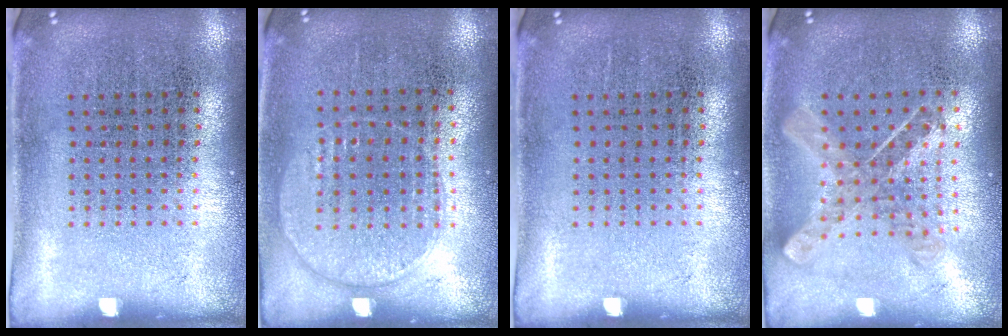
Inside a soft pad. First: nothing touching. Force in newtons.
{"total": 1.0, "press": 0.9, "slide": 0.4}
{"total": 0.0}
{"total": 0.9, "press": 0.8, "slide": 0.2}